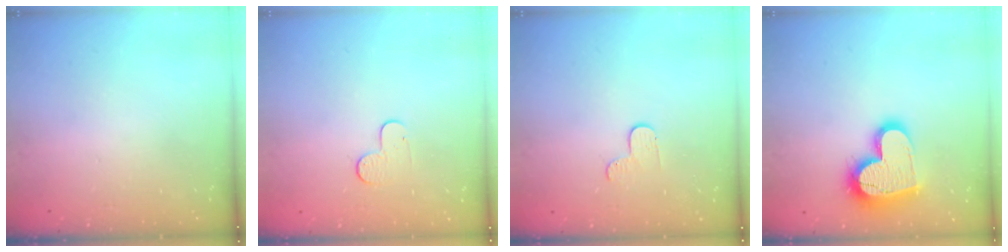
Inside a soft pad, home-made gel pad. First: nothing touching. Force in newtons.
{"total": 5.9, "press": 5.9, "slide": 0.4}
{"total": 3.9, "press": 3.9, "slide": 0.4}
{"total": 18.2, "press": 18.1, "slide": 1.5}